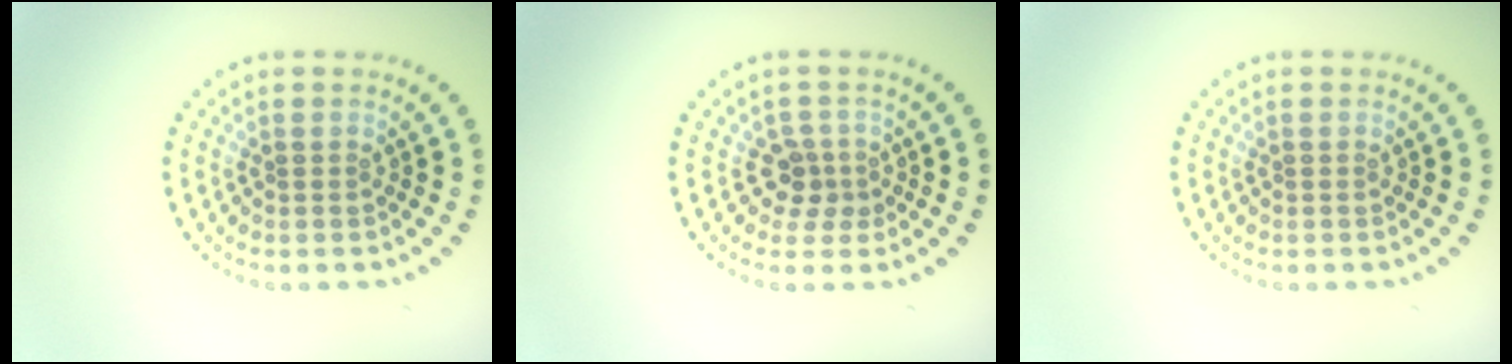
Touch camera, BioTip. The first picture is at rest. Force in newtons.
{"total": 2.3, "press": 1.8, "slide": 1.4}
{"total": 0.0}